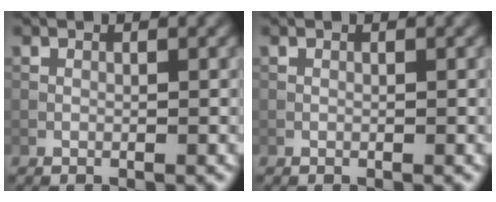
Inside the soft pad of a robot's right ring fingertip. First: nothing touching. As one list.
[{"total": 0.0}]